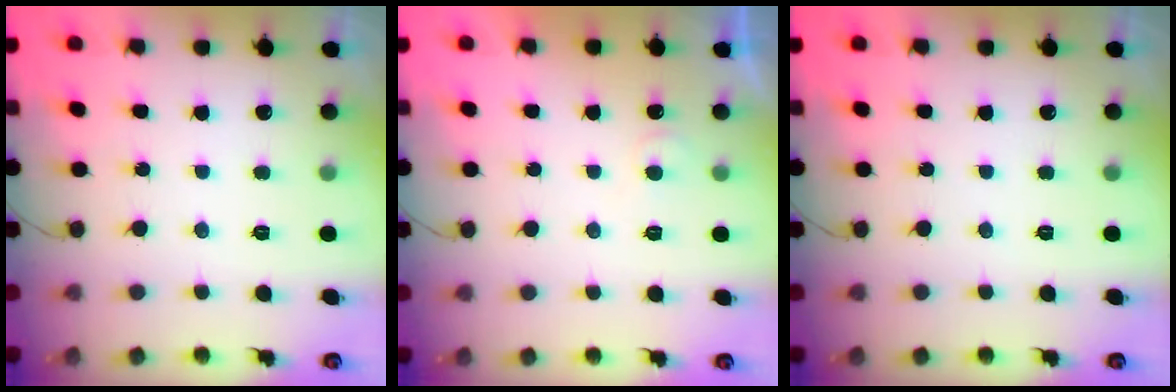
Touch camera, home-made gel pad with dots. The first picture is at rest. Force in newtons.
{"total": 3.9, "press": 3.8, "slide": 0.4}
{"total": 0.0}